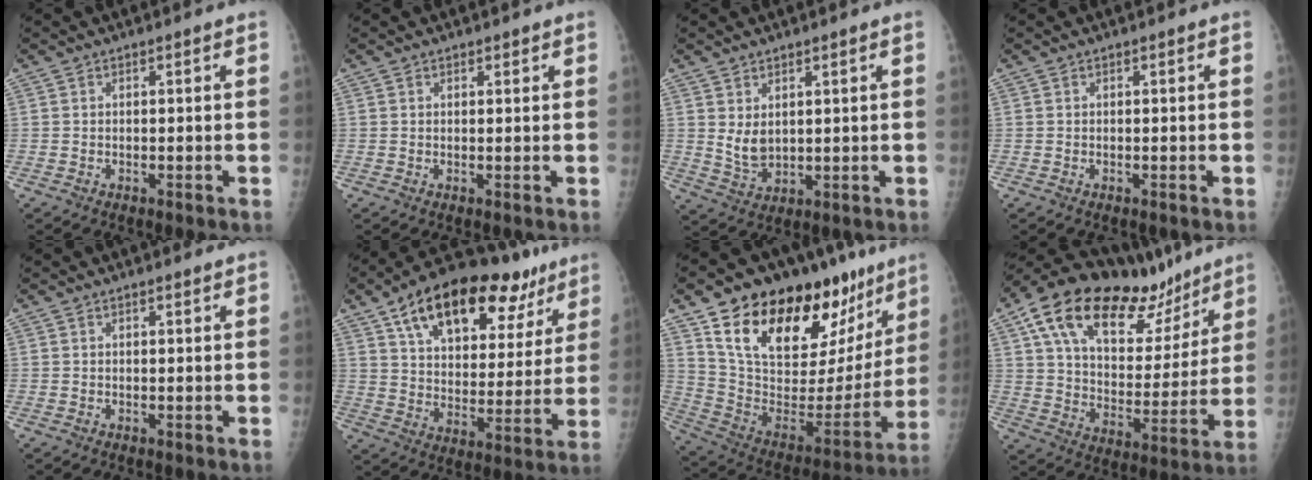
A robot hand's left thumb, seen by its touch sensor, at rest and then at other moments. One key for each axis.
{"total": 1.0, "fx": 0.8, "fy": 0.6, "fz": 0.1, "tx": 0.010, "ty": -0.006, "tz": 0.008}
{"total": 4.9, "fx": 1.9, "fy": 3.1, "fz": 3.2, "tx": -0.048, "ty": -0.023, "tz": 0.046}
{"total": 0.0}
{"total": 1.0, "fx": 0.8, "fy": 0.3, "fz": 0.5, "tx": -0.008, "ty": -0.004, "tz": 0.012}
{"total": 25.9, "fx": 15.2, "fy": 12.6, "fz": 16.7, "tx": -0.218, "ty": -0.012, "tz": 0.238}
{"total": 31.9, "fx": 19.8, "fy": 14.8, "fz": 20.2, "tx": -0.280, "ty": -0.049, "tz": 0.323}
{"total": 27.7, "fx": 17.3, "fy": 13.0, "fz": 17.2, "tx": -0.241, "ty": -0.023, "tz": 0.281}